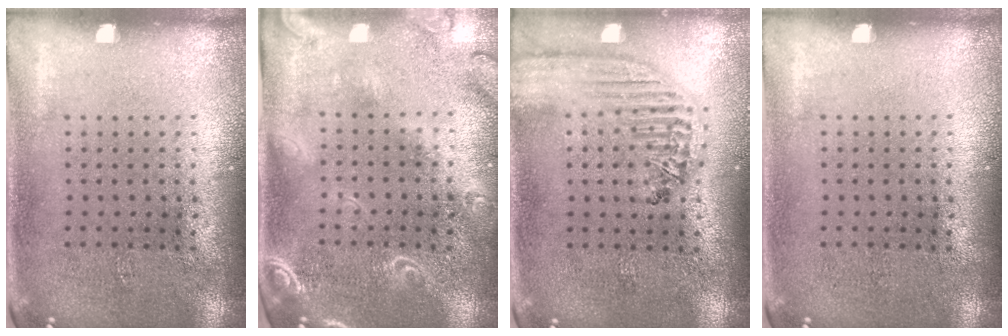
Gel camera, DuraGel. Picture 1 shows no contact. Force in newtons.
{"total": 2.1, "press": 1.9, "slide": 1.0}
{"total": 2.0, "press": 1.8, "slide": 0.9}
{"total": 0.0}